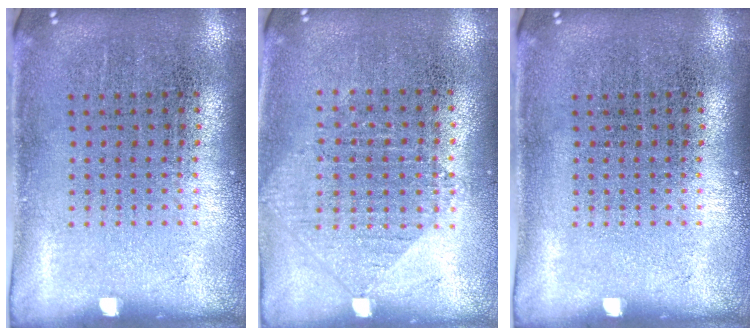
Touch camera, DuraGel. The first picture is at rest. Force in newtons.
{"total": 0.9, "press": 0.8, "slide": 0.3}
{"total": 0.0}